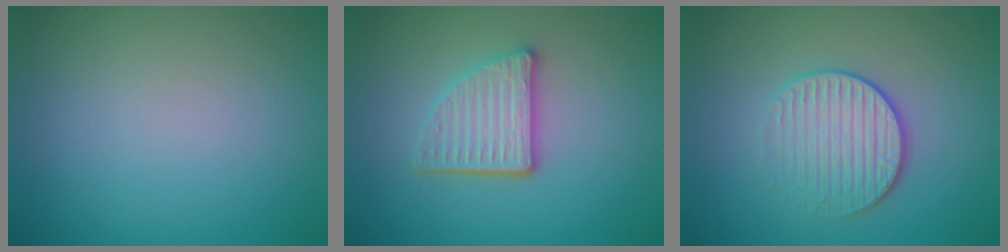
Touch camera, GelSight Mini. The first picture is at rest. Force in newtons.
{"total": 4.0, "press": 3.2, "slide": 2.4}
{"total": 3.3, "press": 3.1, "slide": 1.2}